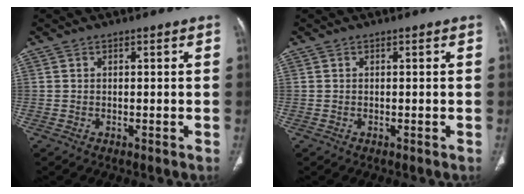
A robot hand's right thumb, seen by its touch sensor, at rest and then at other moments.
{"total": 0.0}